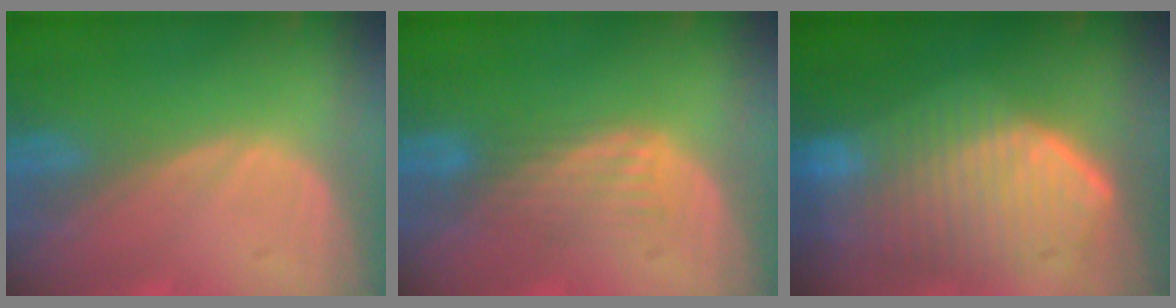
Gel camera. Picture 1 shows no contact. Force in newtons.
{"total": 4.2, "press": 3.4, "slide": 2.5}
{"total": 10.8, "press": 9.4, "slide": 5.3}